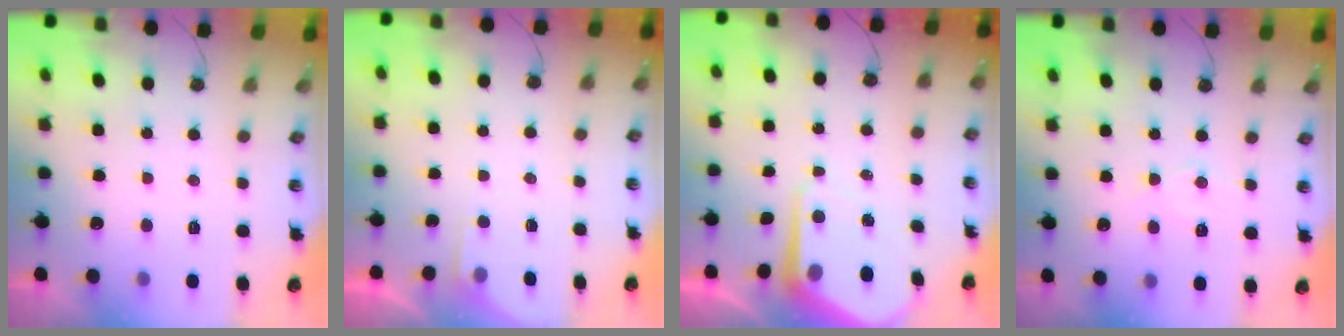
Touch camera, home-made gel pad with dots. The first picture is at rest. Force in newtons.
{"total": 2.0, "press": 2.0, "slide": 0.3}
{"total": 7.3, "press": 7.2, "slide": 0.7}
{"total": 6.7, "press": 6.7, "slide": 0.6}